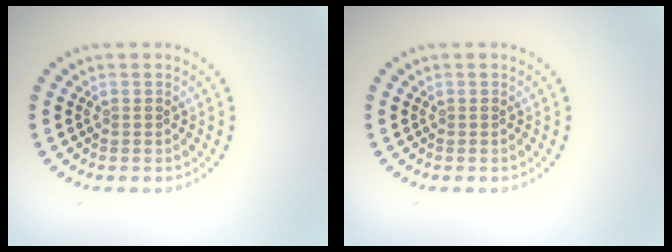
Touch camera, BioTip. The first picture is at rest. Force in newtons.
{"total": 0.0}